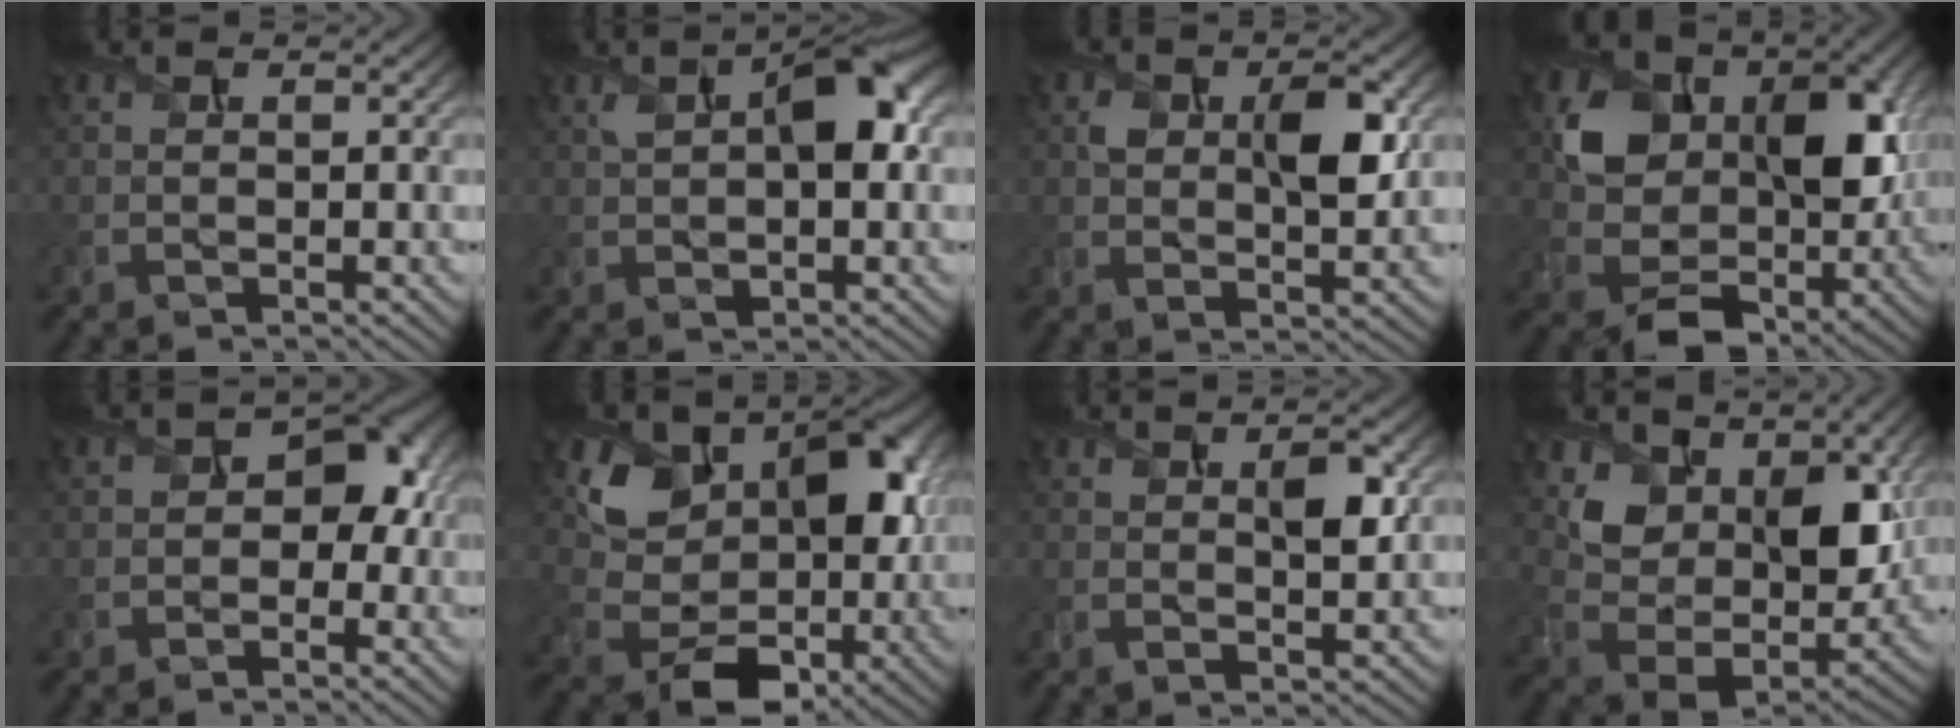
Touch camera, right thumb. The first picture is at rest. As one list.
[{"total": 8.1, "force": [1.6, 3.9, 6.9], "torque": [-0.122, 0.009, 0.026]}, {"total": 6.8, "force": [1.6, 3.9, 5.3], "torque": [-0.094, -0.003, 0.028]}, {"total": 12.2, "force": [1.7, 9.2, 7.9], "torque": [-0.140, -0.012, 0.039]}, {"total": 5.1, "force": [-0.2, 3.8, 3.4], "torque": [-0.029, 0.004, -0.007]}, {"total": 11.9, "force": [2.7, 8.6, 7.7], "torque": [-0.126, -0.015, 0.058]}, {"total": 4.3, "force": [1.7, 1.8, 3.5], "torque": [-0.066, -0.003, 0.033]}, {"total": 11.2, "force": [5.1, 7.4, 6.7], "torque": [-0.137, -0.018, 0.095]}]